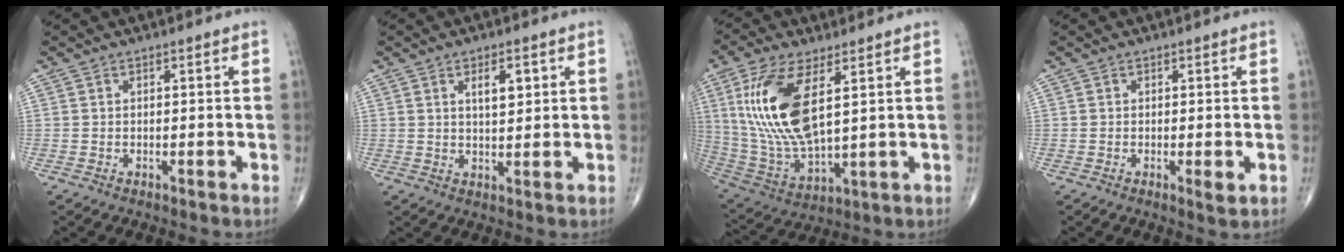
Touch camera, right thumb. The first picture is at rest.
{"total": 4.6, "force": [1.8, 1.9, 3.7], "torque": [-0.051, -0.011, 0.029]}
{"total": 17.7, "force": [5.0, 7.3, 15.4], "torque": [-0.324, -0.024, 0.107]}
{"total": 1.5, "force": [-0.3, 0.4, 1.4], "torque": [-0.027, -0.006, -0.006]}